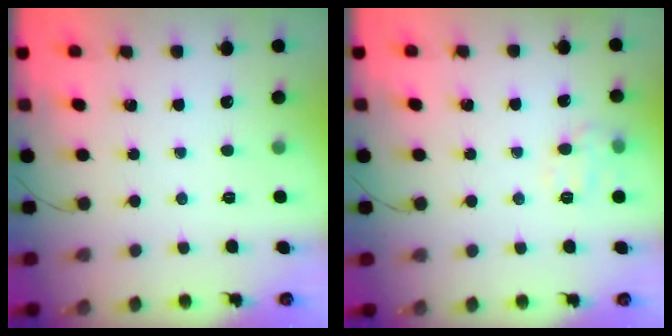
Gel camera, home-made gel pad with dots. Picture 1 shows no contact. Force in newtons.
{"total": 8.5, "press": 8.4, "slide": 0.8}